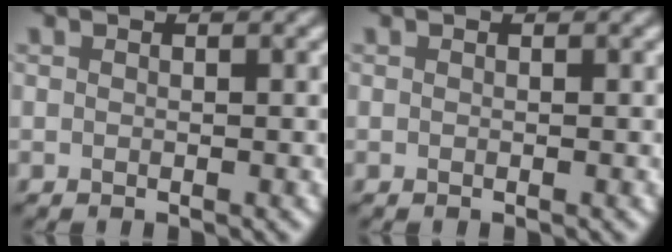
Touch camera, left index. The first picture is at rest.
{"total": 0.0}